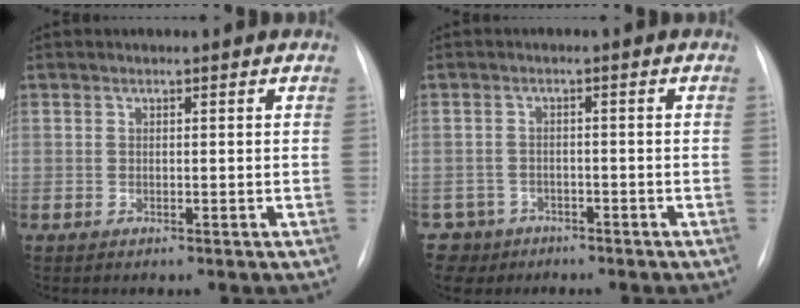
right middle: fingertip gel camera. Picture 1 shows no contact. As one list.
[{"total": 4.3, "force": [-3.0, 3.0, -0.8], "torque": [0.017, 0.007, -0.052]}]